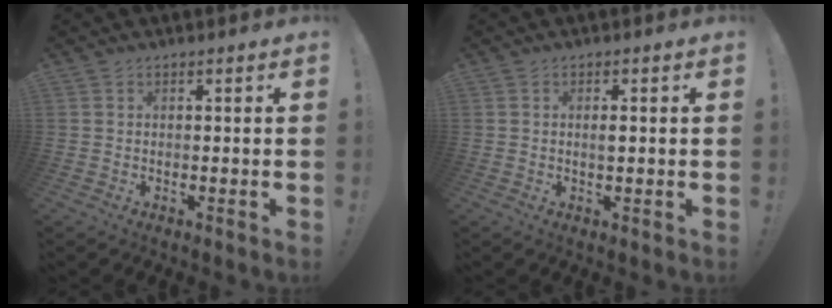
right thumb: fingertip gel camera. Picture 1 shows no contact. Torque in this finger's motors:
{"motor_torque": [0.01, -0.16, -0.01, 0.18, 0.03]}